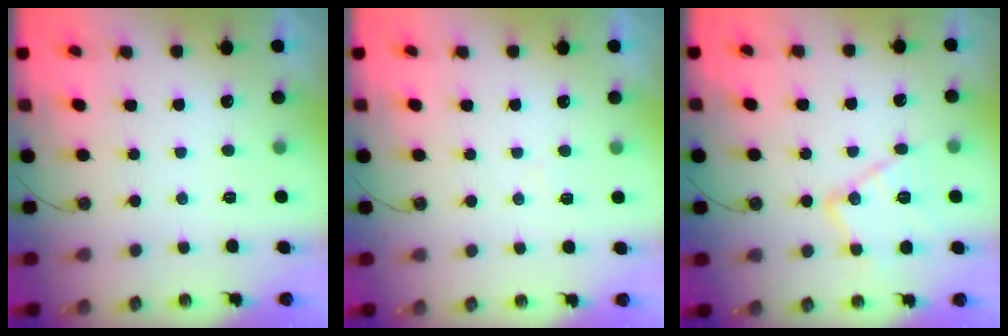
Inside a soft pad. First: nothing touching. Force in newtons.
{"total": 3.8, "press": 3.8, "slide": 0.5}
{"total": 12.1, "press": 12.1, "slide": 1.1}